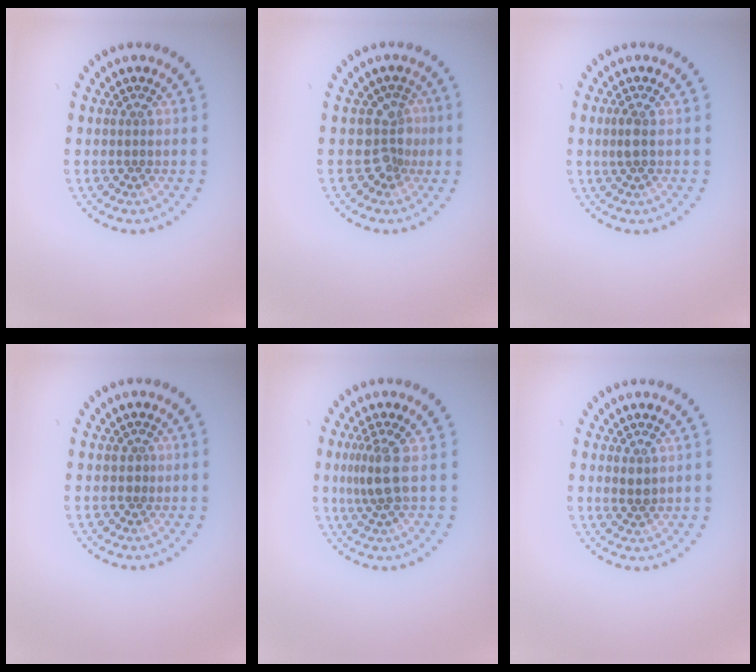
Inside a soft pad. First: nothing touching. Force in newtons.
{"total": 2.4, "press": 2.0, "slide": 1.4}
{"total": 1.2, "press": 1.1, "slide": 0.3}
{"total": 0.5, "press": 0.3, "slide": 0.4}
{"total": 2.7, "press": 2.1, "slide": 1.7}
{"total": 1.0, "press": 0.9, "slide": 0.2}